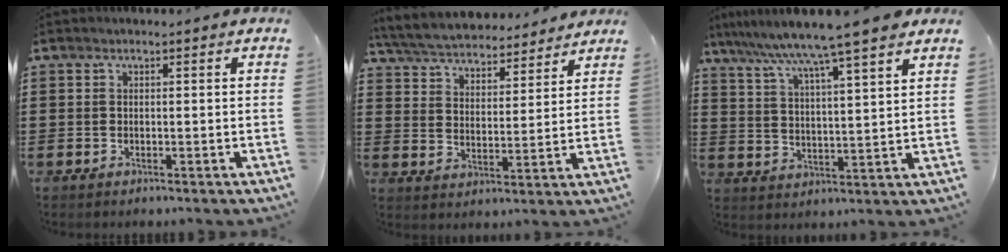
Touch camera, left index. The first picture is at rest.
{"total": 5.3, "force": [5.2, 0.6, 0.8], "torque": [-0.042, -0.031, 0.088]}
{"total": 7.1, "force": [6.2, -1.2, 3.3], "torque": [-0.090, -0.042, 0.098]}